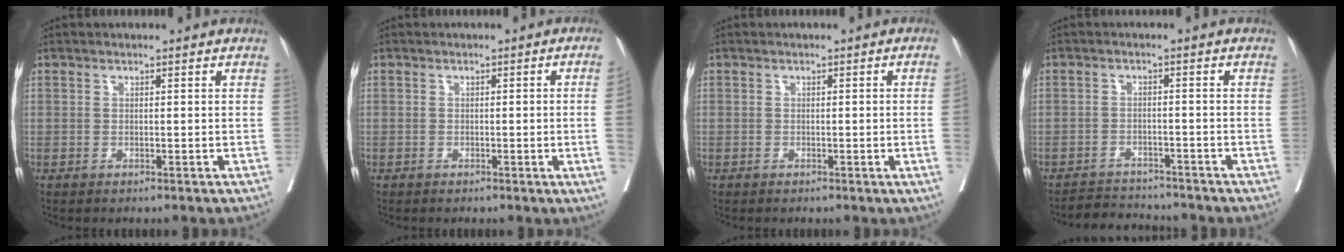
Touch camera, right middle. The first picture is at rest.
{"total": 4.1, "force": [-0.7, -1.3, 3.8], "torque": [-0.051, -0.005, -0.005]}
{"total": 2.3, "force": [-0.3, -0.8, 2.1], "torque": [-0.028, -0.001, 0.000]}
{"total": 4.6, "force": [-4.6, 0.7, -0.4], "torque": [0.001, -0.004, -0.076]}